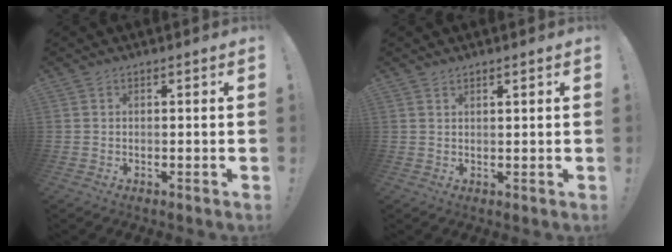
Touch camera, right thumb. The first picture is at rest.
{"total": 1.1, "force": [0.9, -0.1, 0.7], "torque": [-0.009, -0.003, 0.015]}